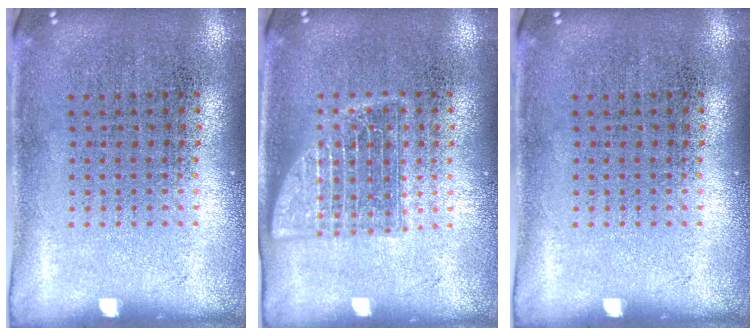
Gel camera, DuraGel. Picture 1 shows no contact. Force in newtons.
{"total": 1.8, "press": 1.7, "slide": 0.3}
{"total": 0.0}